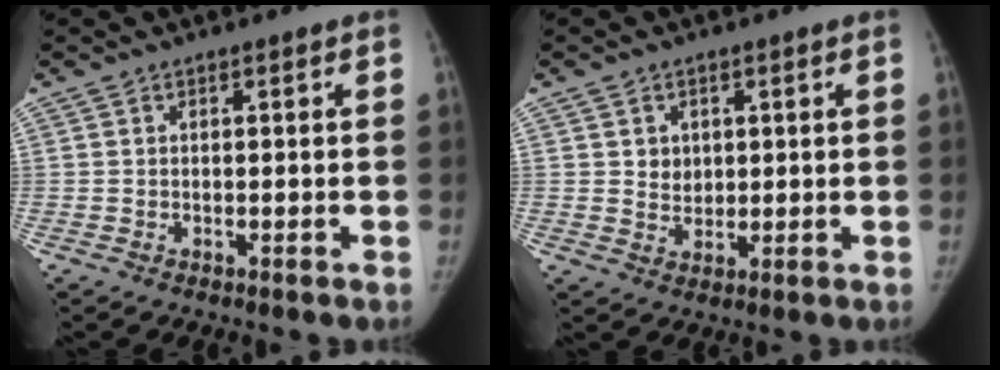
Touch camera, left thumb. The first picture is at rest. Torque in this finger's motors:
{"motor_torque": [-0.09, -0.07, 0.31, -0.32, -0.02]}